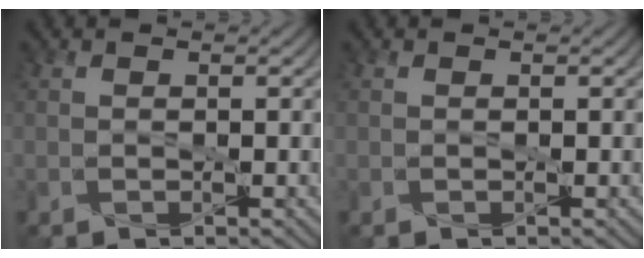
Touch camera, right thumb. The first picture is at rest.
{"total": 0.0}